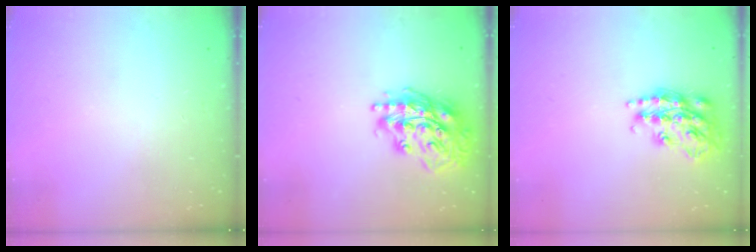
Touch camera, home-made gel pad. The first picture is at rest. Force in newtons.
{"total": 18.0, "press": 17.9, "slide": 2.1}
{"total": 17.5, "press": 17.5, "slide": 1.0}